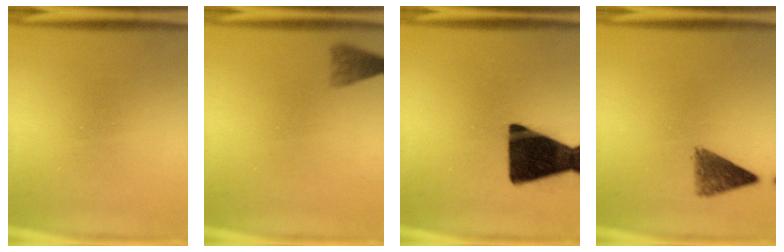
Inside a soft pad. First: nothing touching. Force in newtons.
{"total": 2.9}
{"total": 16.6}
{"total": 4.2}